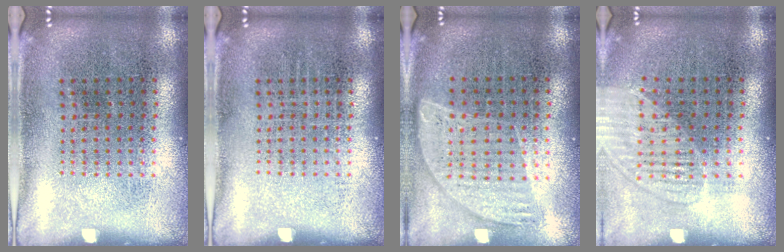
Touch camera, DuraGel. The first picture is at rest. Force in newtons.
{"total": 0.0}
{"total": 0.9, "press": 0.8, "slide": 0.4}
{"total": 1.3, "press": 1.3, "slide": 0.2}